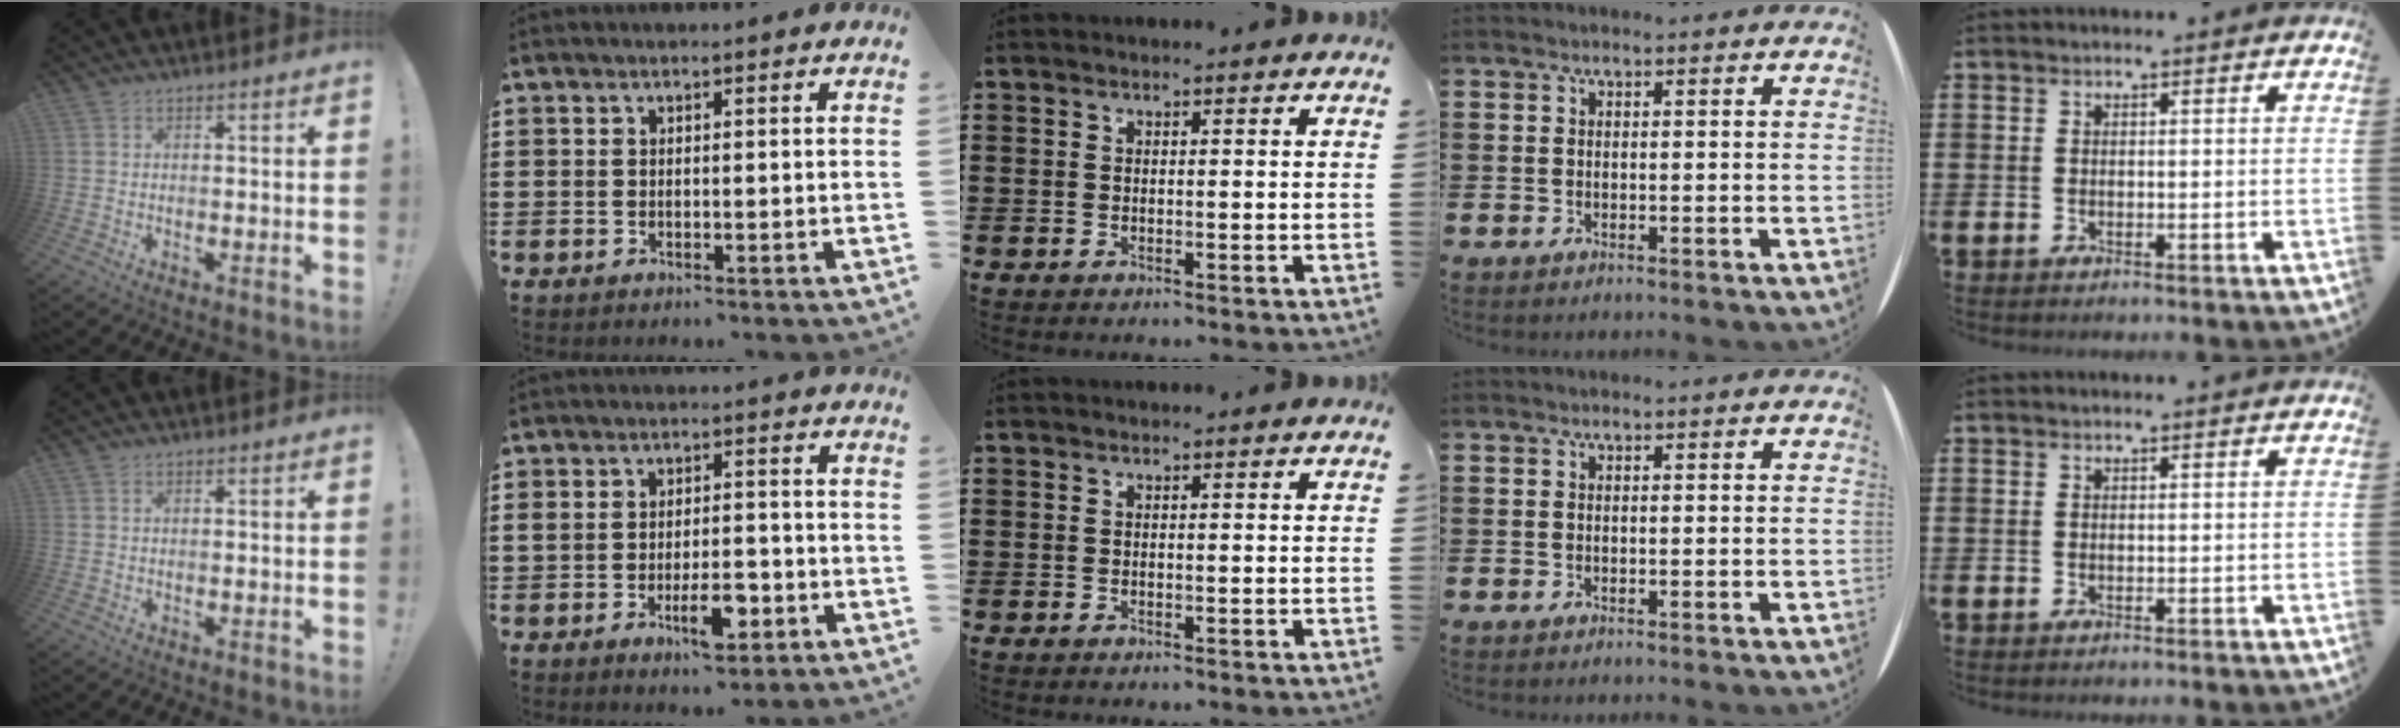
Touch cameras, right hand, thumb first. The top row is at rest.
{"thumb": {"total": 0.6, "force": [0.4, 0.1, 0.5], "torque": [-0.004, -0.002, 0.006]}, "index": {"total": 6.2, "force": [-2.6, 2.7, 5.0], "torque": [-0.092, 0.005, -0.047]}}